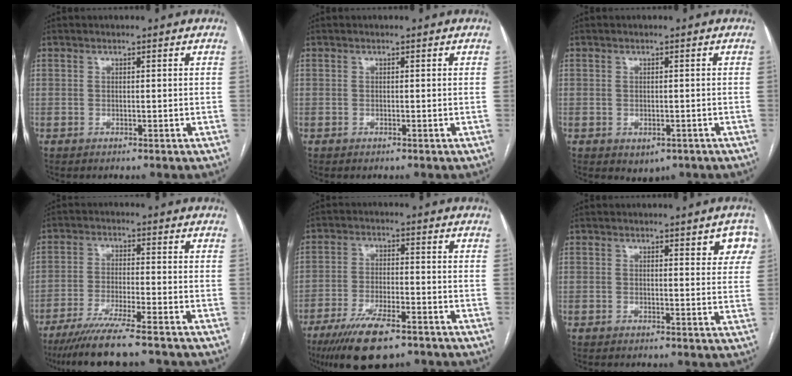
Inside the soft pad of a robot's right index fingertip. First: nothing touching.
{"total": 0.0}
{"total": 2.7, "force": [-1.3, 1.9, 1.3], "torque": [-0.009, 0.000, -0.004]}
{"total": 10.6, "force": [-8.6, -0.3, 6.1], "torque": [-0.095, -0.031, -0.142]}
{"total": 11.3, "force": [-8.0, 2.8, 7.5], "torque": [-0.133, -0.020, -0.135]}
{"total": 4.7, "force": [2.4, 1.5, 3.8], "torque": [-0.029, -0.001, 0.020]}